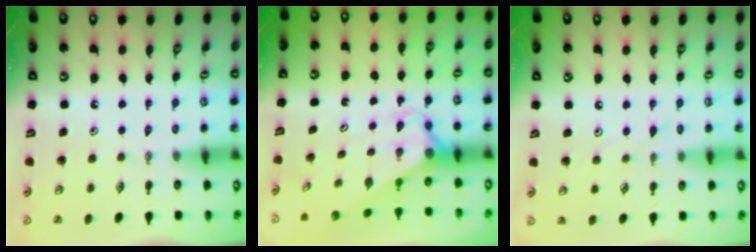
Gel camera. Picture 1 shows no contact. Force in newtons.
{"total": 2.9, "press": 2.9, "slide": 0.0}
{"total": 3.7, "press": 3.6, "slide": 0.5}